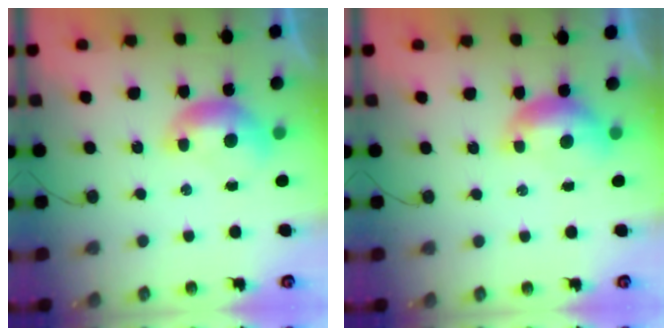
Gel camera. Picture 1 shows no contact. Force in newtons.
{"total": 0.5, "press": 0.5, "slide": 0.2}